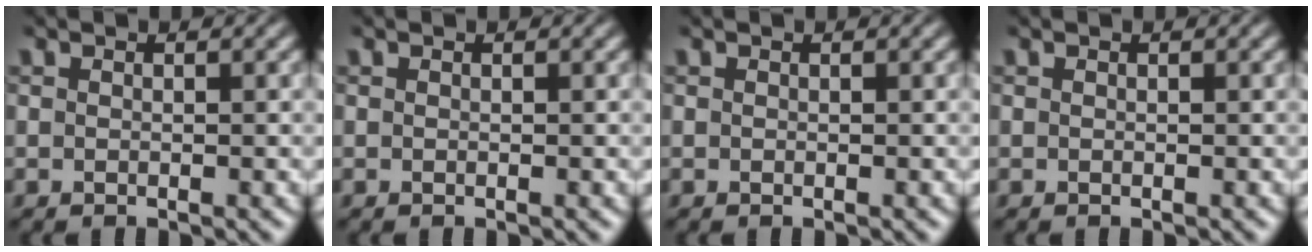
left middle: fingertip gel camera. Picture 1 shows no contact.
{"total": 0.0}
{"total": 0.0}
{"total": 0.0}